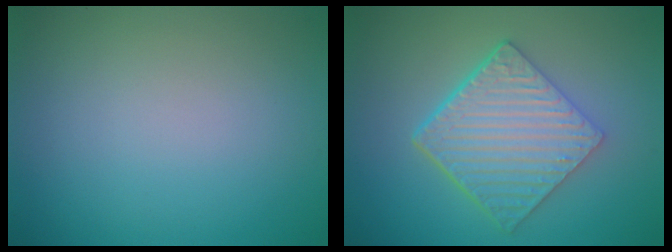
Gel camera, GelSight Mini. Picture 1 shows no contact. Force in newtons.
{"total": 6.7, "press": 4.5, "slide": 4.9}